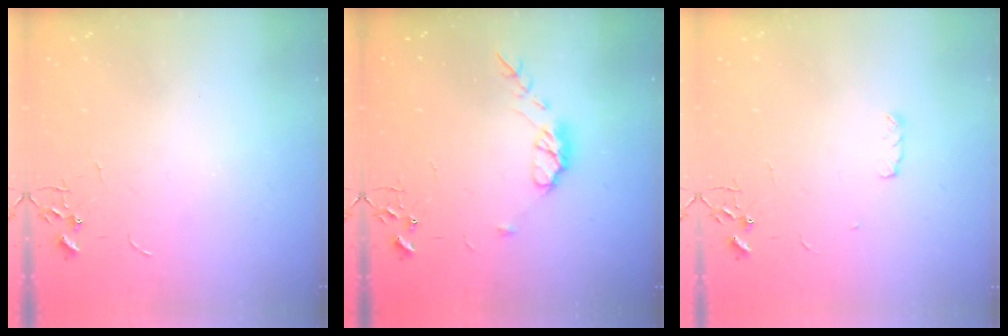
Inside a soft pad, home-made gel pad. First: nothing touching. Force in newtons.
{"total": 8.5, "press": 8.4, "slide": 0.5}
{"total": 4.1, "press": 4.1, "slide": 0.6}